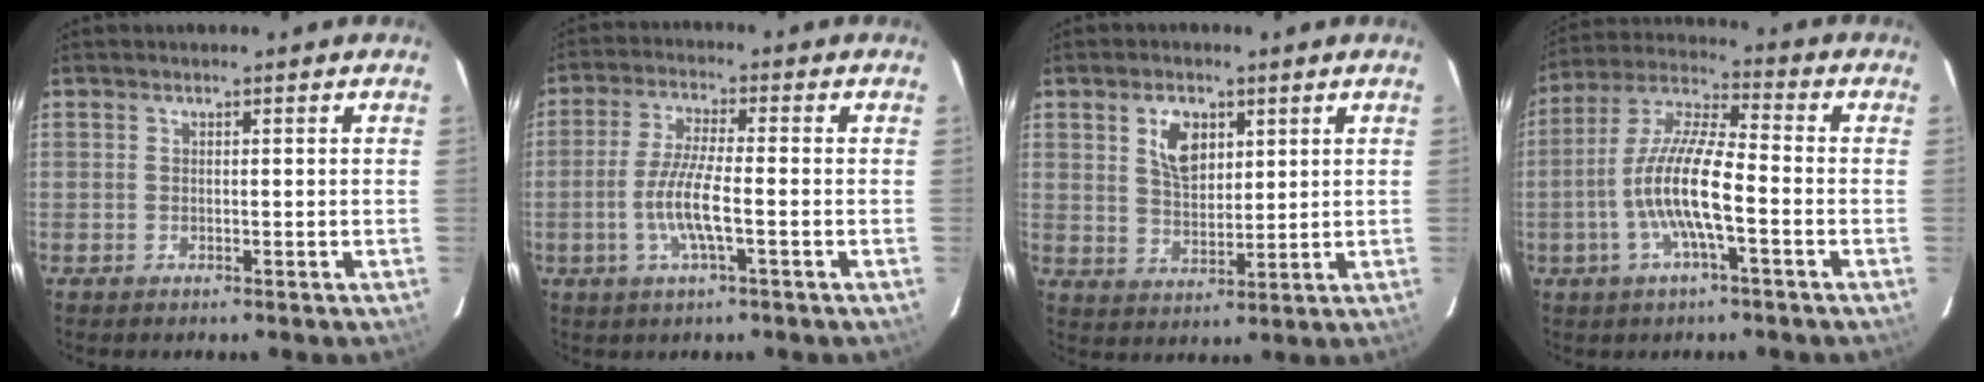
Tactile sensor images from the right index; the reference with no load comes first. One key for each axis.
{"total": 7.8, "fx": -2.3, "fy": 0.9, "fz": 7.4, "tx": -0.148, "ty": -0.005, "tz": -0.045}
{"total": 6.9, "fx": 2.9, "fy": 4.1, "fz": 4.8, "tx": -0.083, "ty": 0.007, "tz": 0.058}
{"total": 12.3, "fx": -3.5, "fy": 2.2, "fz": 11.6, "tx": -0.237, "ty": 0.002, "tz": -0.070}